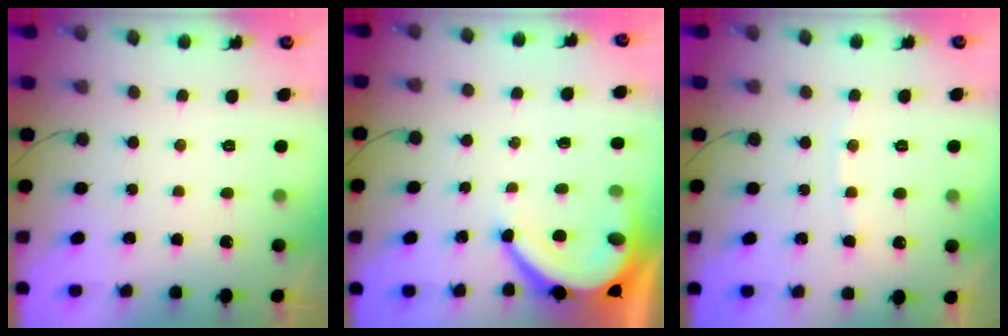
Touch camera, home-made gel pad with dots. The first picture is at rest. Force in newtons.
{"total": 8.9, "press": 8.9, "slide": 0.9}
{"total": 3.0, "press": 3.0, "slide": 0.4}